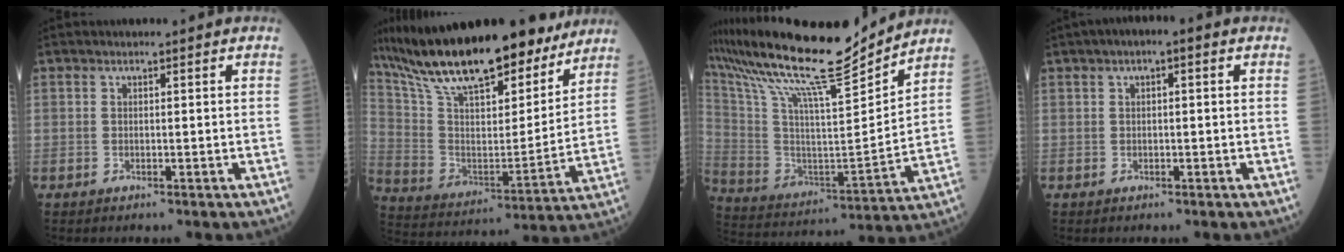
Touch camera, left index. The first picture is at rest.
{"total": 26.7, "force": [21.9, 6.5, 13.8], "torque": [-0.245, 0.005, 0.355]}
{"total": 22.7, "force": [20.1, 0.5, 10.6], "torque": [-0.220, -0.029, 0.343]}
{"total": 2.8, "force": [1.0, 0.9, 2.5], "torque": [-0.036, 0.016, 0.012]}